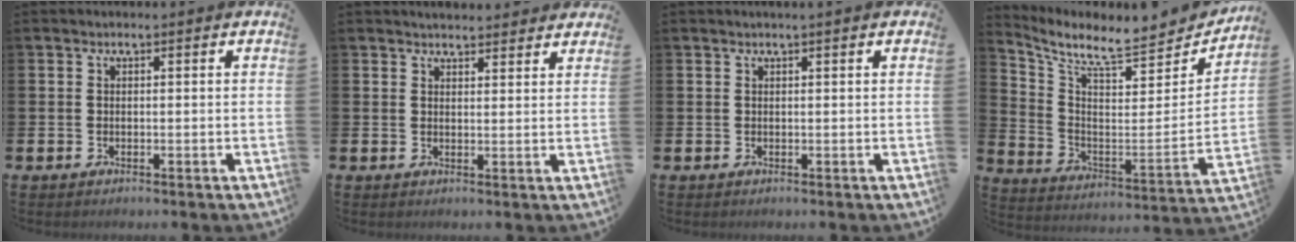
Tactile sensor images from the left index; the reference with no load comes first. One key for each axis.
{"total": 3.0, "fx": 3.0, "fy": 0.5, "fz": -0.1, "tx": -0.002, "ty": -0.015, "tz": 0.055}
{"total": 0.7, "fx": 0.5, "fy": -0.1, "fz": 0.5, "tx": -0.005, "ty": 0.000, "tz": 0.007}
{"total": 8.5, "fx": 7.2, "fy": 2.1, "fz": 4.0, "tx": -0.090, "ty": -0.068, "tz": 0.113}